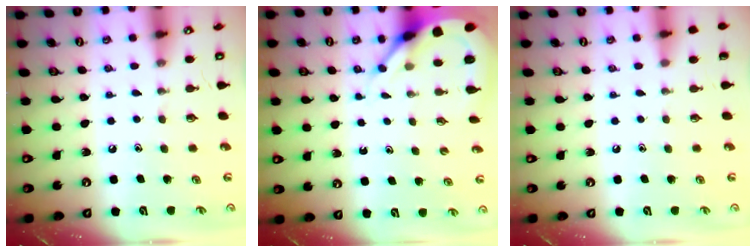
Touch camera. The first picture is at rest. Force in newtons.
{"total": 7.5, "press": 7.4, "slide": 1.0}
{"total": 0.0}